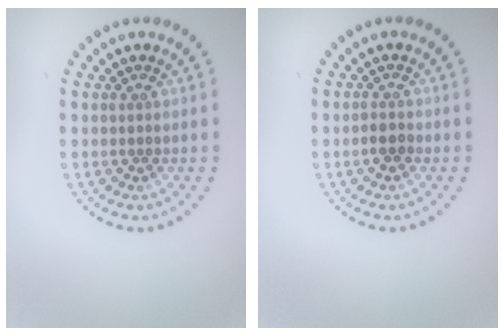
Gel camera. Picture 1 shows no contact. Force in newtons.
{"total": 1.3, "press": 1.2, "slide": 0.5}